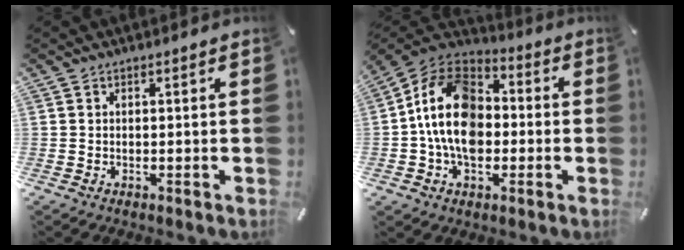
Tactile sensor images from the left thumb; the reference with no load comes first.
{"total": 16.5, "force": [-2.1, 11.9, 11.3], "torque": [-0.226, 0.027, -0.041]}